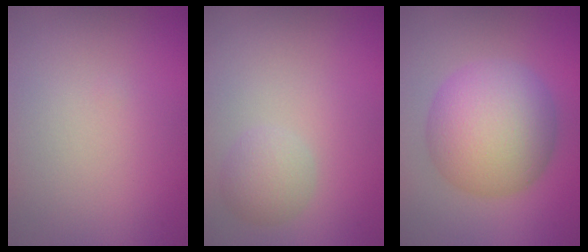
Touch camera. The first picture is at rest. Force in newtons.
{"total": 2.1, "press": 2.1, "slide": 0.1}
{"total": 8.7, "press": 8.7, "slide": 0.3}